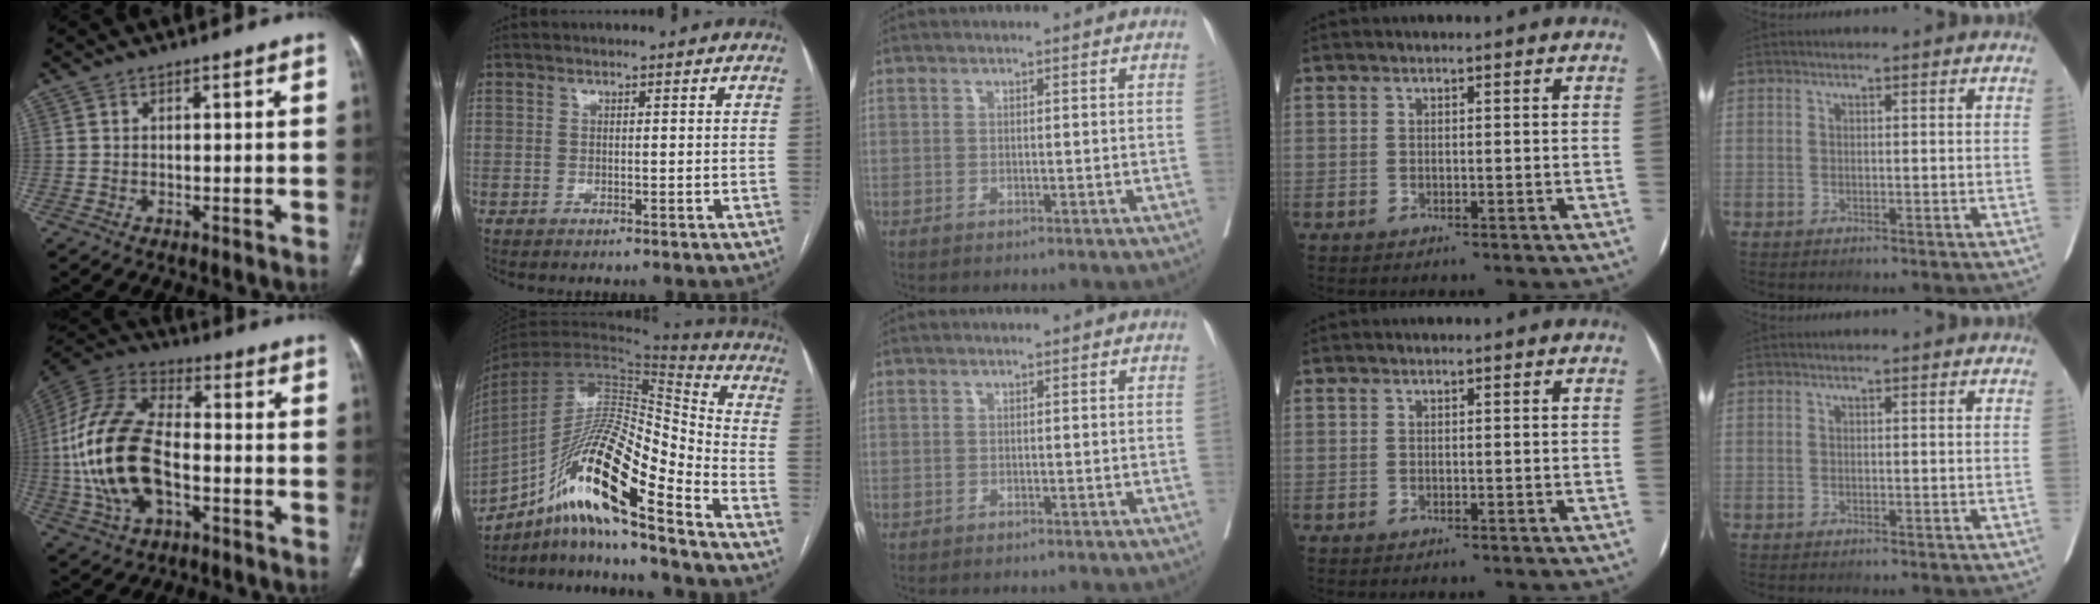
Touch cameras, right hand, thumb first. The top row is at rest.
{"thumb": {"total": 21.2, "force": [-3.3, 11.8, 17.2], "torque": [-0.363, 0.020, -0.061]}, "index": {"total": 19.9, "force": [-11.8, 2.4, 15.9], "torque": [-0.310, 0.000, -0.211]}}